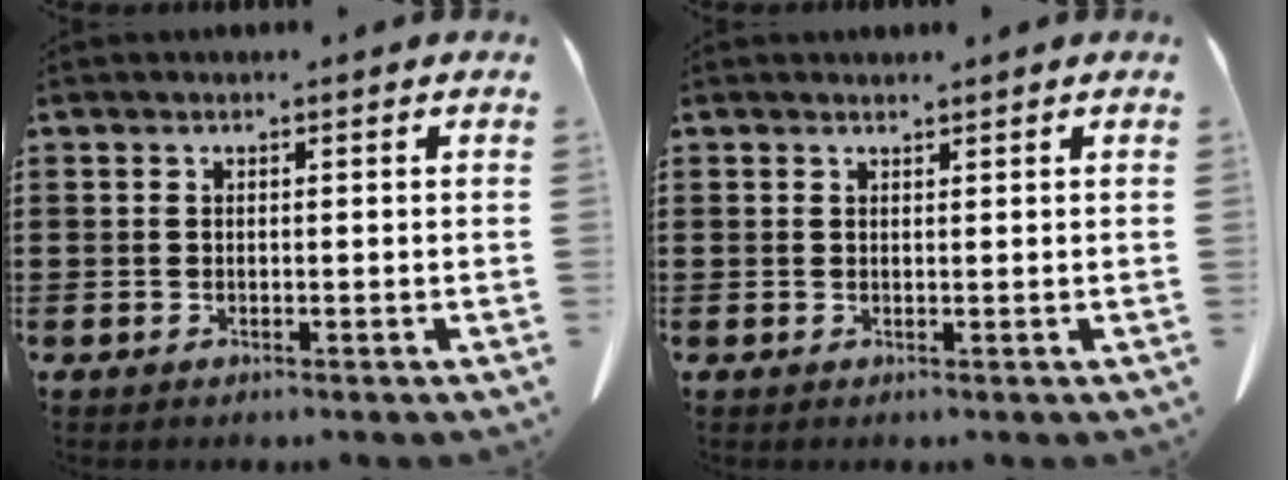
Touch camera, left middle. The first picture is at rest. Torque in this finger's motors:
{"motor_torque": [-0.72, 0.86, -0.04, 0.01]}